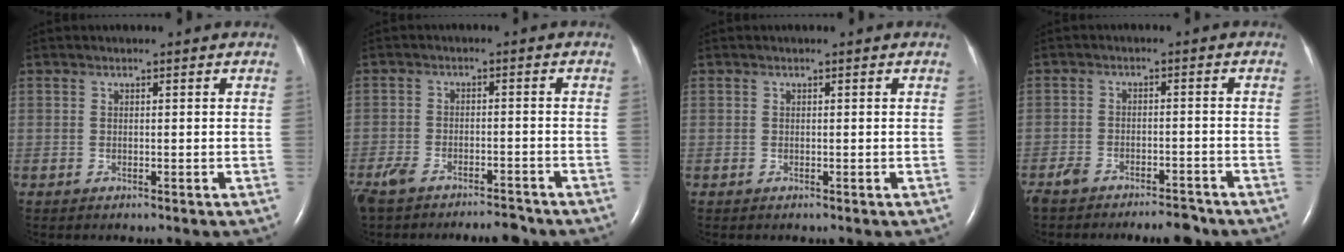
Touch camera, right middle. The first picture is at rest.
{"total": 8.1, "force": [-6.9, 2.3, 3.6], "torque": [-0.070, -0.003, -0.115]}
{"total": 0.0}
{"total": 6.6, "force": [-5.7, 1.8, 2.8], "torque": [-0.048, -0.002, -0.093]}